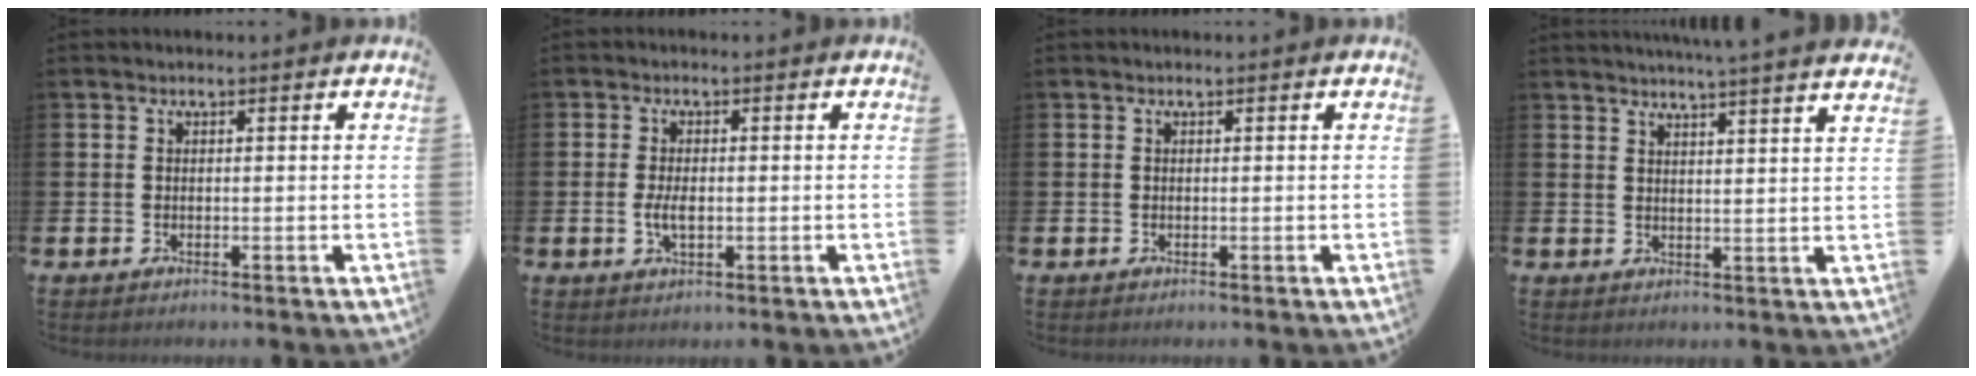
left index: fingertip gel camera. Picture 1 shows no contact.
{"total": 2.8, "force": [-0.2, 1.4, 2.5], "torque": [-0.035, -0.002, -0.008]}
{"total": 0.0}
{"total": 4.4, "force": [4.2, -1.3, 0.6], "torque": [-0.014, -0.029, 0.071]}